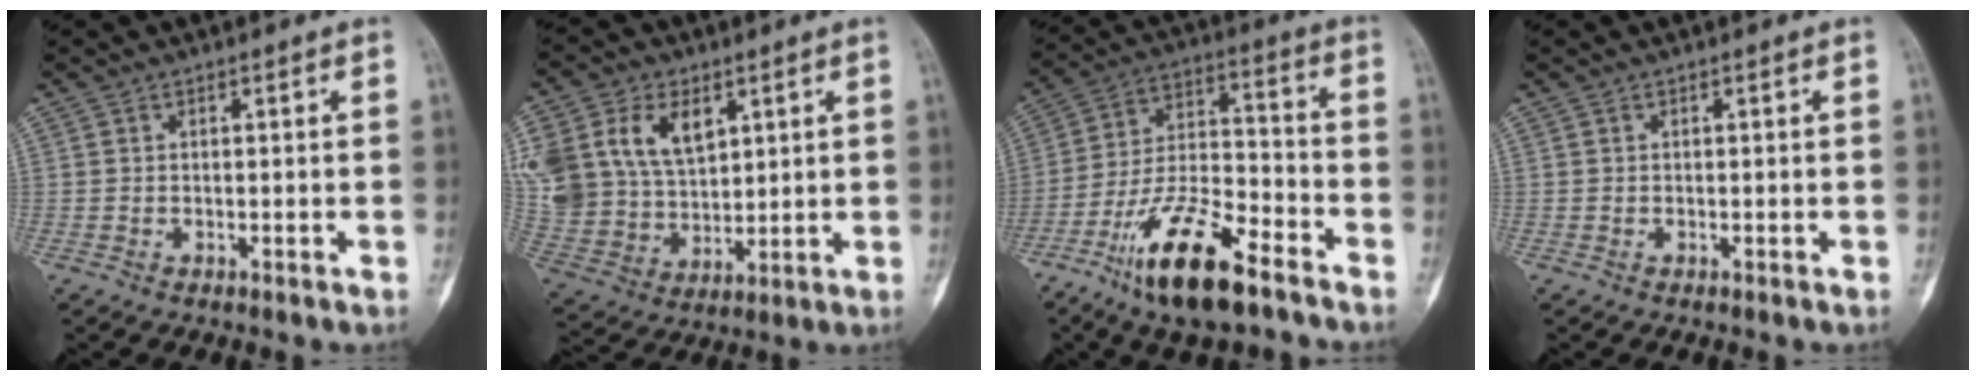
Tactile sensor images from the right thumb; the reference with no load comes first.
{"total": 22.3, "force": [8.4, 15.5, 13.7], "torque": [-0.305, 0.013, 0.177]}
{"total": 17.2, "force": [-11.0, 5.4, 12.0], "torque": [-0.213, 0.068, -0.202]}
{"total": 0.0}